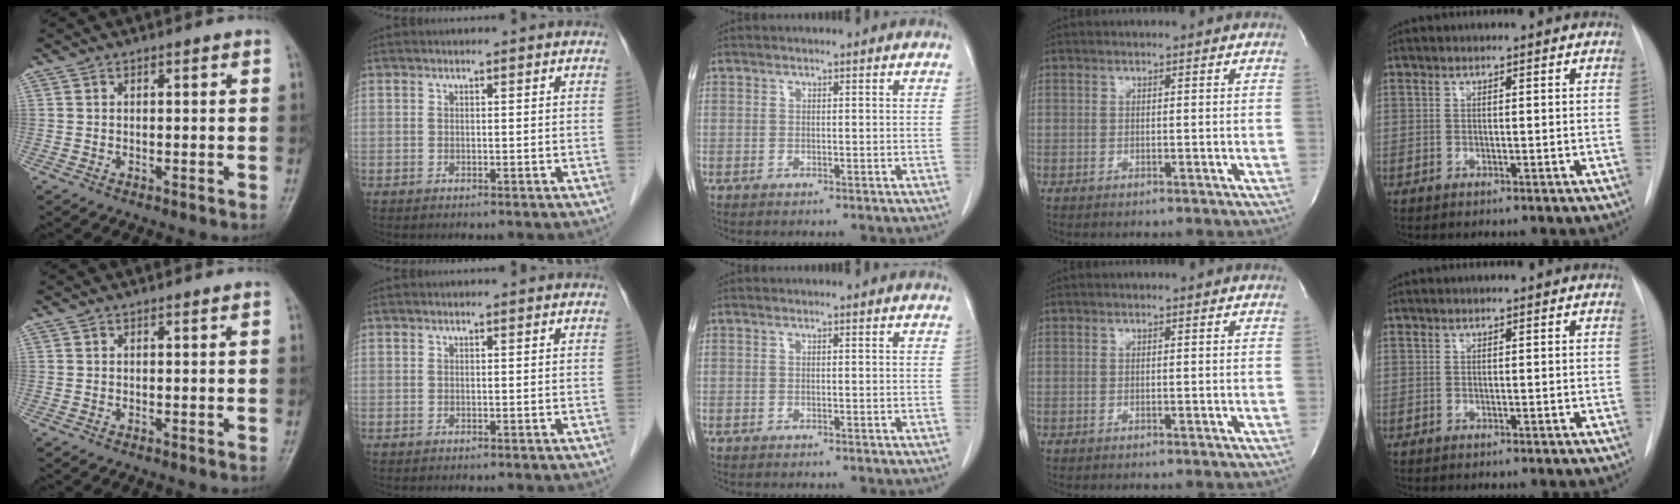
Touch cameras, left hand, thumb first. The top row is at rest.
{}